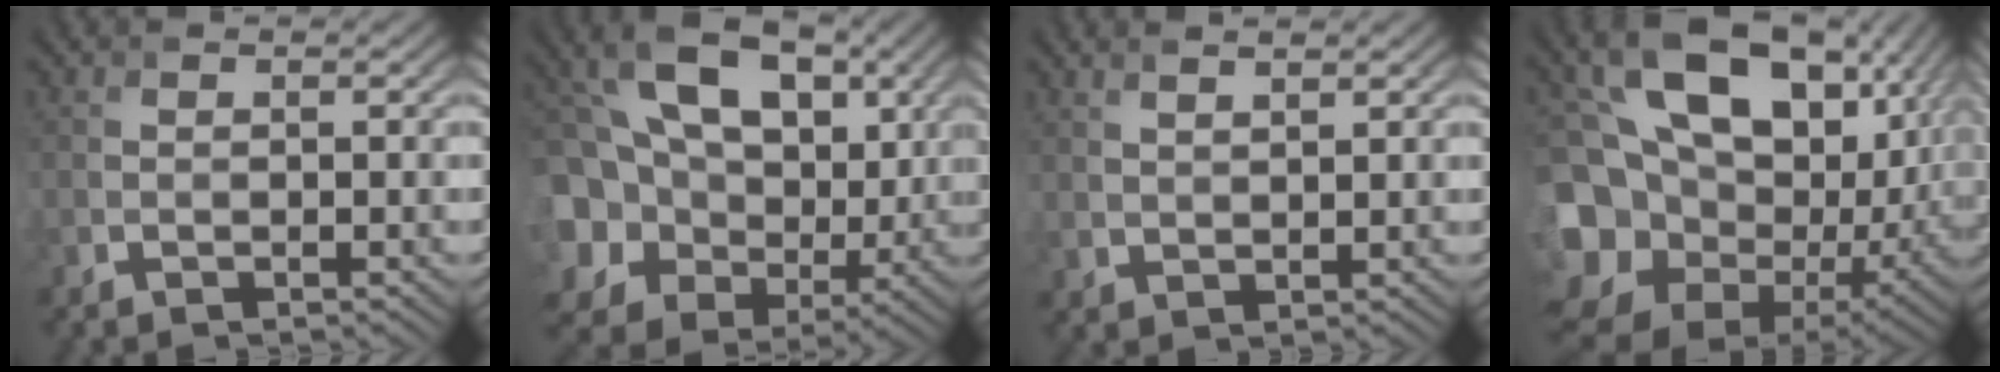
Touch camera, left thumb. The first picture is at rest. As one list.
[{"total": 18.5, "force": [3.4, 14.3, 11.2], "torque": [-0.284, 0.000, 0.079]}, {"total": 2.2, "force": [2.1, 0.1, 0.7], "torque": [-0.021, 0.000, 0.051]}, {"total": 20.0, "force": [-0.6, 14.9, 13.3], "torque": [-0.276, -0.023, 0.019]}]